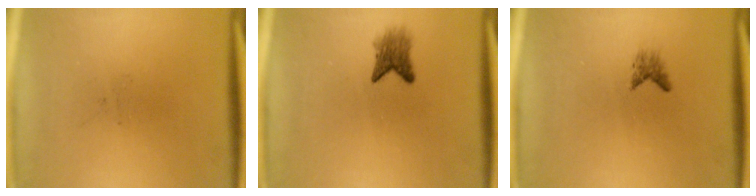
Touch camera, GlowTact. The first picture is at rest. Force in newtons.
{"total": 2.9}
{"total": 1.1}